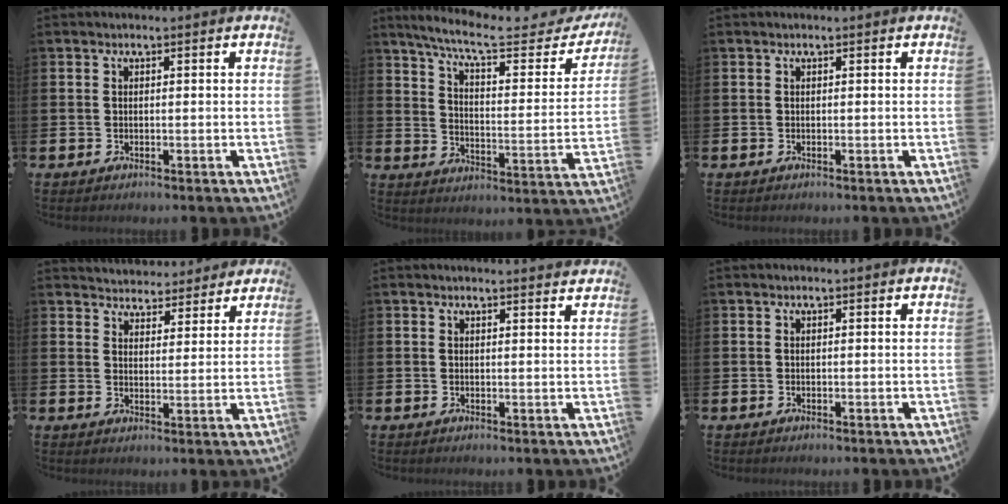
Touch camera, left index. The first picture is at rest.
{"total": 8.9, "force": [7.6, 1.5, 4.4], "torque": [-0.111, -0.043, 0.124]}
{"total": 0.0}
{"total": 4.2, "force": [4.1, 1.0, -0.5], "torque": [-0.005, -0.029, 0.071]}
{"total": 1.4, "force": [1.4, -0.1, 0.1], "torque": [0.010, -0.011, 0.023]}
{"total": 0.0}